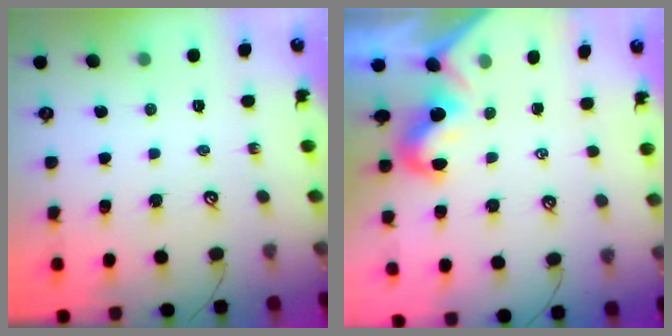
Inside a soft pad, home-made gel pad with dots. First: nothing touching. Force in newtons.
{"total": 2.1, "press": 2.0, "slide": 0.5}